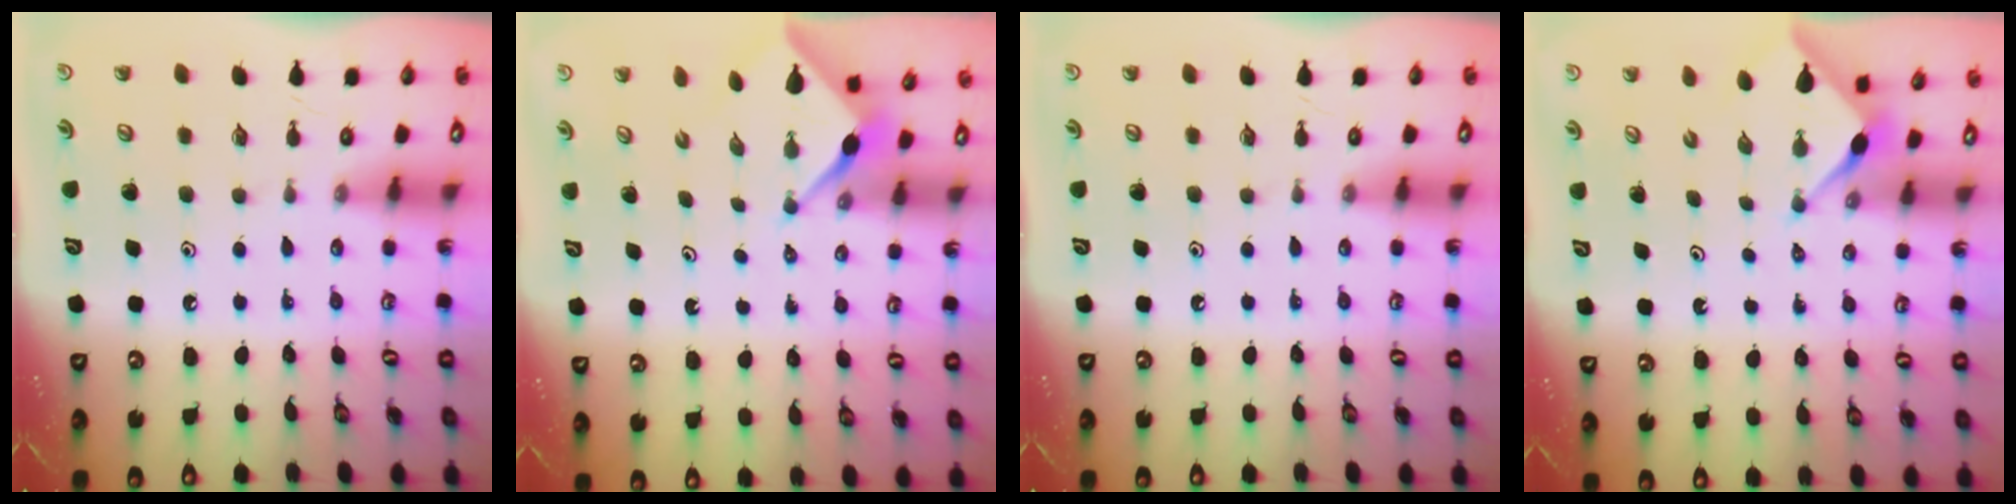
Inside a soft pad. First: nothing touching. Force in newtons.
{"total": 2.4, "press": 2.4, "slide": 0.3}
{"total": 0.0}
{"total": 2.9, "press": 2.9, "slide": 0.3}